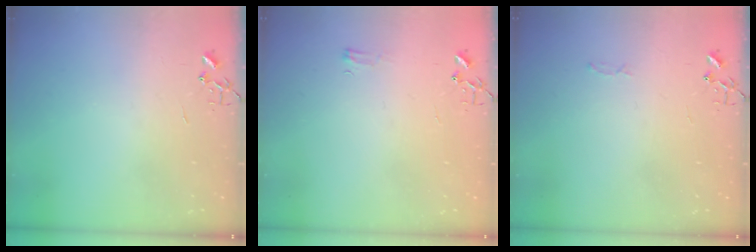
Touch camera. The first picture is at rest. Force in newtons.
{"total": 4.4, "press": 4.3, "slide": 0.5}
{"total": 2.8, "press": 2.8, "slide": 0.4}